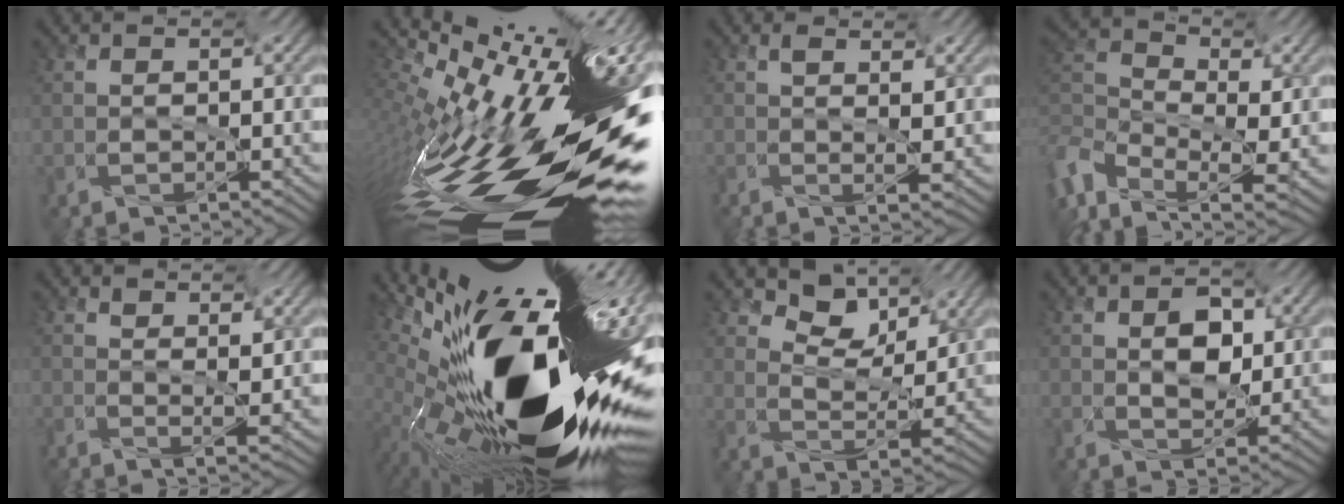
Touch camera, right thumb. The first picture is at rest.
{"total": 15.1, "force": [-3.8, 4.4, 14.0], "torque": [-0.223, -0.038, -0.065]}
{"total": 1.3, "force": [0.8, 0.0, 1.0], "torque": [-0.018, -0.009, 0.007]}
{"total": 9.4, "force": [-2.6, 6.7, 6.0], "torque": [-0.199, -0.013, -0.025]}
{"total": 1.6, "force": [1.3, -0.1, 0.9], "torque": [-0.019, -0.005, 0.015]}
{"total": 17.5, "force": [-2.0, 5.2, 16.6], "torque": [-0.270, -0.027, -0.043]}
{"total": 6.0, "force": [4.3, 2.4, 3.5], "torque": [-0.065, -0.003, 0.075]}
{"total": 4.8, "force": [0.7, 2.6, 4.0], "torque": [-0.066, 0.002, 0.003]}